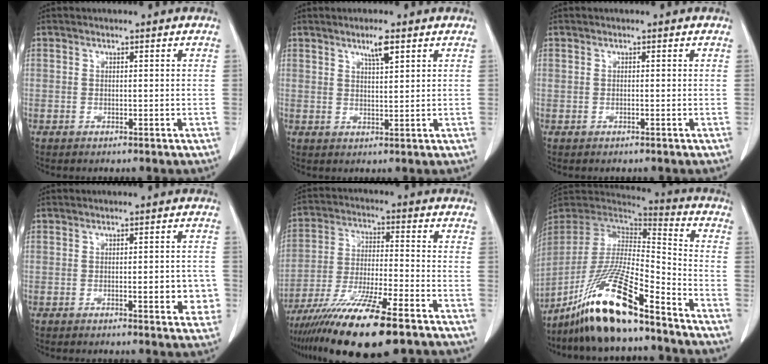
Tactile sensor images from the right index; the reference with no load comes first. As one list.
[{"total": 3.2, "force": [2.0, 0.3, 2.5], "torque": [-0.047, -0.001, 0.035]}, {"total": 0.0}, {"total": 5.3, "force": [-1.2, 1.5, 5.0], "torque": [-0.054, 0.000, -0.014]}, {"total": 16.4, "force": [-11.3, 1.7, 11.8], "torque": [-0.219, -0.043, -0.199]}, {"total": 18.3, "force": [-13.3, 1.8, 12.4], "torque": [-0.261, -0.023, -0.249]}]